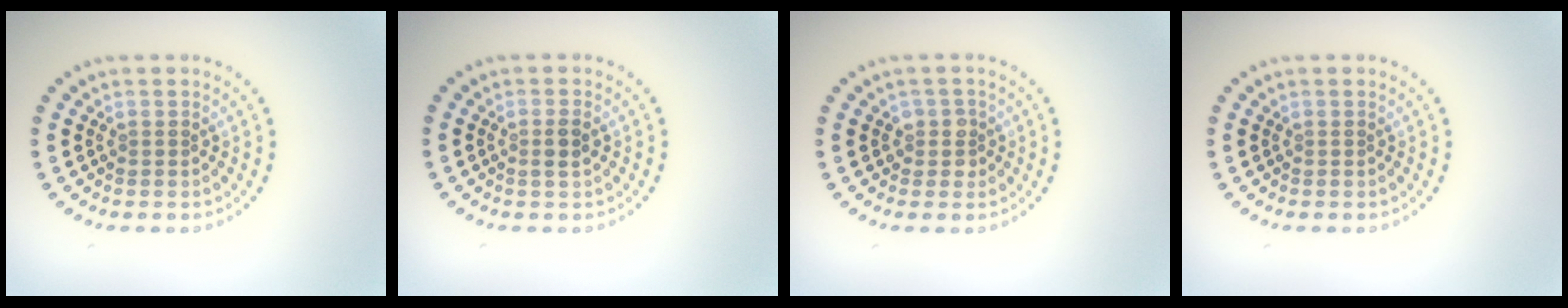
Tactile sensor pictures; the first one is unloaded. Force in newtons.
{"total": 1.2, "press": 1.1, "slide": 0.5}
{"total": 1.6, "press": 1.4, "slide": 0.7}
{"total": 0.0}